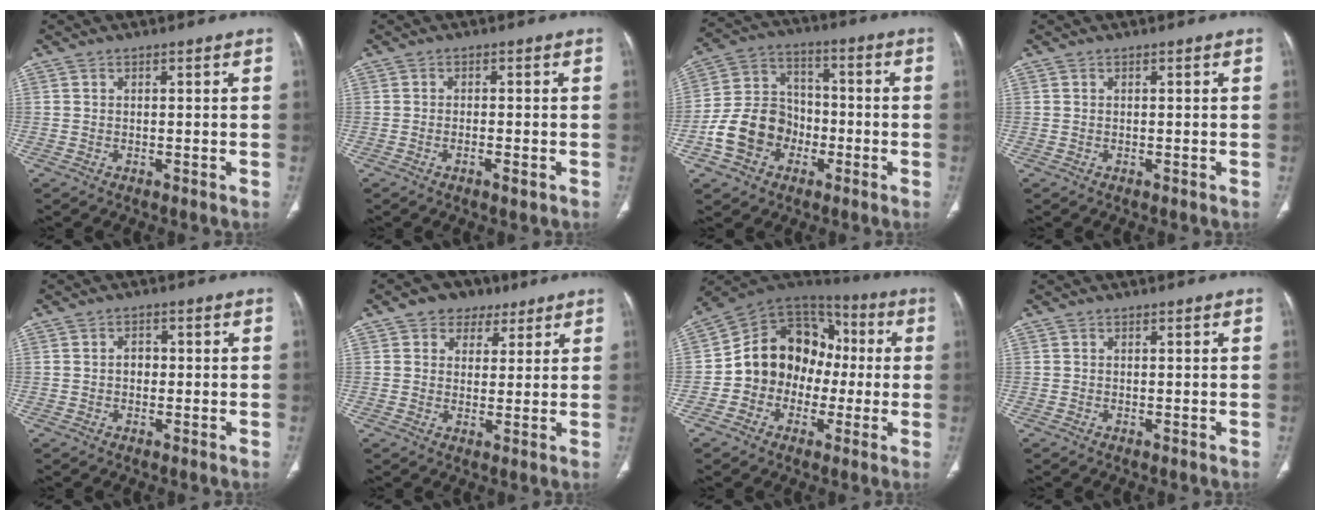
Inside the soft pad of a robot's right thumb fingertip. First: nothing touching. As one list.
[{"total": 2.1, "force": [-1.0, 0.6, 1.7], "torque": [-0.034, 0.007, -0.013]}, {"total": 12.2, "force": [-4.1, 10.0, 5.6], "torque": [-0.076, 0.038, -0.074]}, {"total": 0.0}, {"total": 2.2, "force": [-0.1, 1.8, 1.4], "torque": [-0.011, 0.007, -0.005]}, {"total": 6.9, "force": [3.9, 5.3, 2.2], "torque": [-0.001, -0.008, 0.058]}, {"total": 16.2, "force": [-2.0, 13.6, 8.6], "torque": [-0.092, 0.051, -0.042]}, {"total": 0.0}]